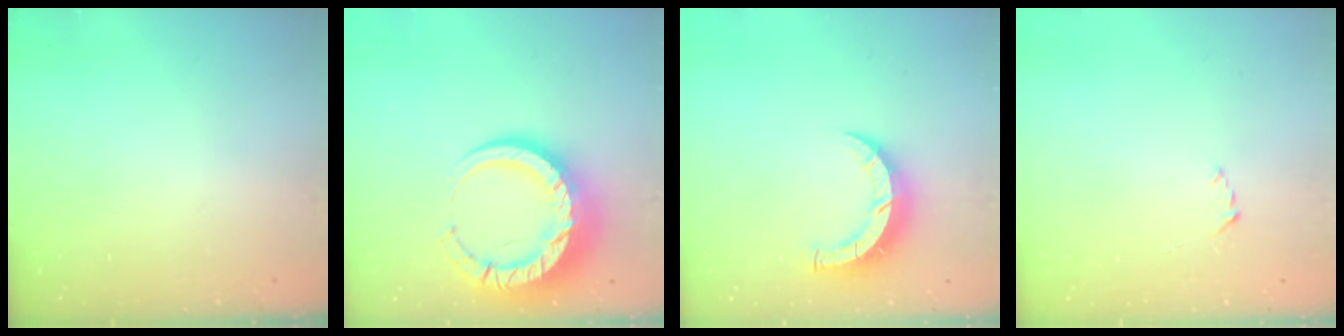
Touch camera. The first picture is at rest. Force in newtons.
{"total": 18.9, "press": 18.8, "slide": 1.9}
{"total": 7.5, "press": 7.5, "slide": 0.5}
{"total": 2.2, "press": 2.1, "slide": 0.3}